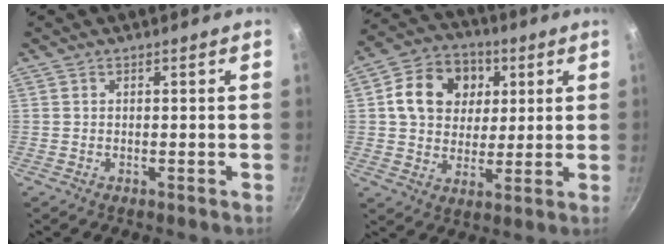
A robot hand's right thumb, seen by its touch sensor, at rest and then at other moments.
{"total": 13.8, "force": [3.7, 11.1, 7.2], "torque": [-0.098, 0.006, 0.052]}